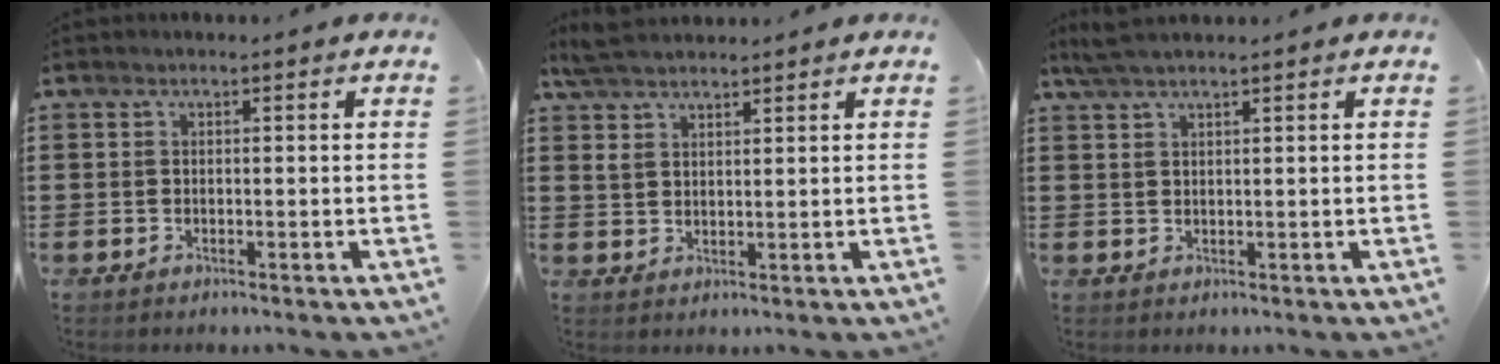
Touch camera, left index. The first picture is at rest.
{"total": 4.2, "force": [3.5, 1.5, 1.8], "torque": [-0.045, 0.002, 0.067]}
{"total": 2.8, "force": [2.2, 0.2, 1.7], "torque": [-0.037, 0.004, 0.042]}